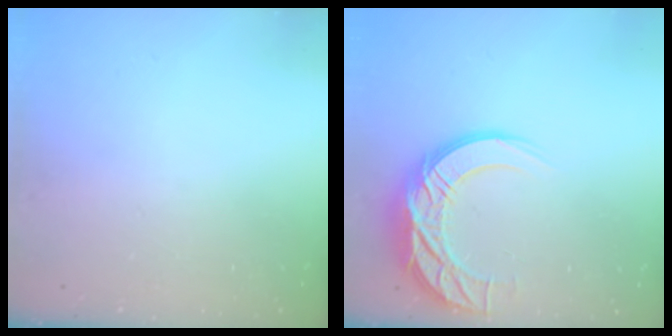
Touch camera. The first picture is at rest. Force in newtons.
{"total": 14.9, "press": 14.9, "slide": 1.3}